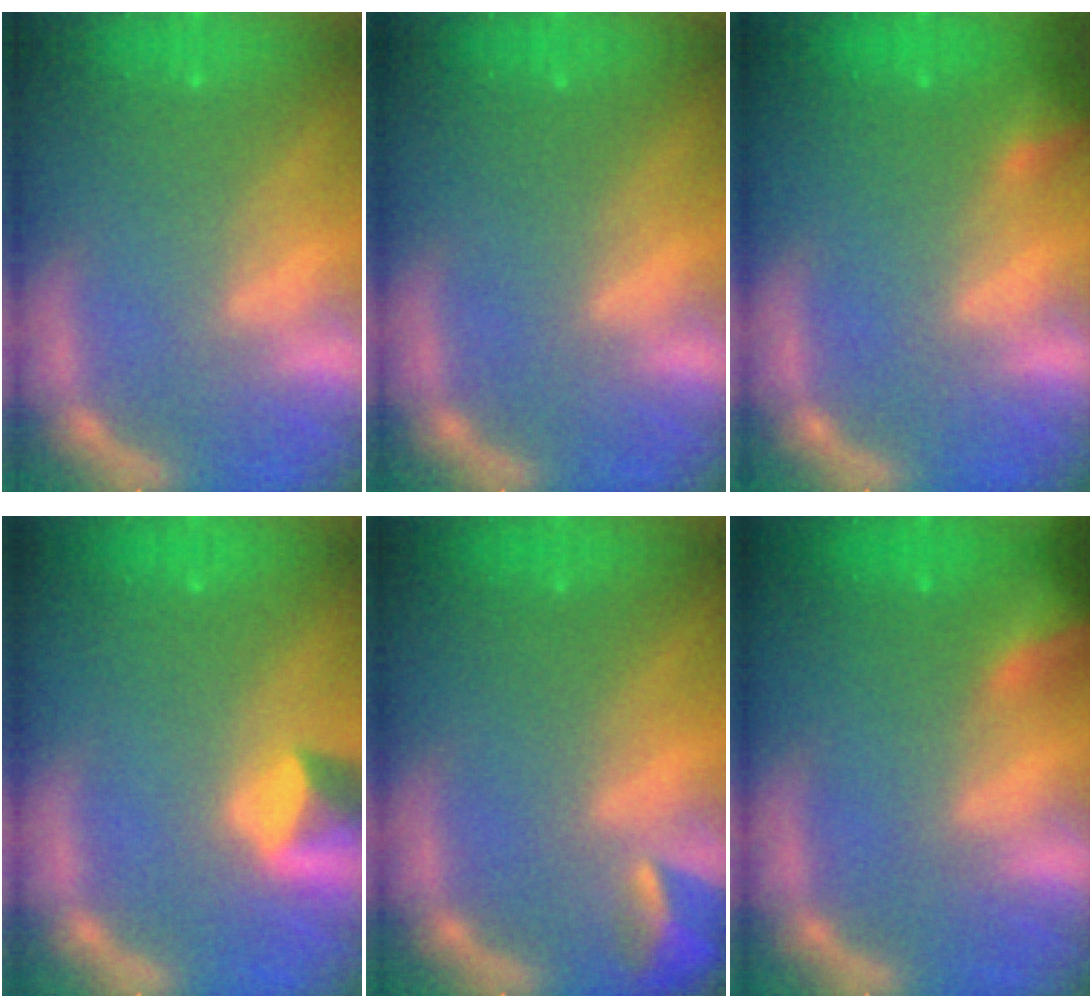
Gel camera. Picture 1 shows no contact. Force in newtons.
{"total": 0.0}
{"total": 1.9}
{"total": 2.4}
{"total": 2.9}
{"total": 3.9}